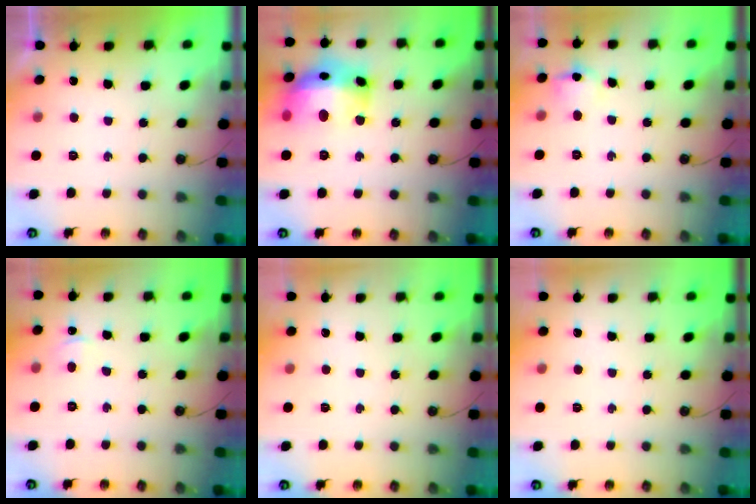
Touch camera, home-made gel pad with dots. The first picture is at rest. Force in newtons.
{"total": 19.9, "press": 19.8, "slide": 1.6}
{"total": 7.4, "press": 7.3, "slide": 1.3}
{"total": 2.4, "press": 2.4, "slide": 0.4}
{"total": 0.0}
{"total": 0.0}